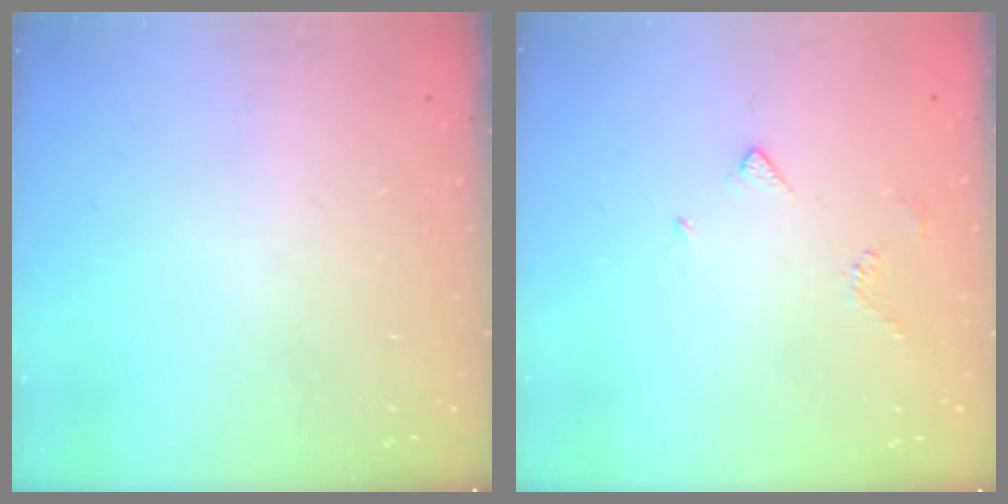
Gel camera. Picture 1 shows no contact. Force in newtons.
{"total": 3.7, "press": 3.6, "slide": 0.7}